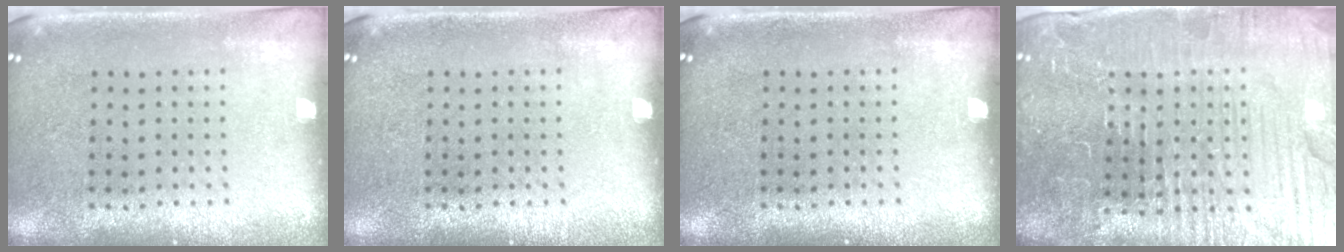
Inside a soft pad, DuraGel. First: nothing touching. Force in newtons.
{"total": 0.0}
{"total": 0.0}
{"total": 5.8, "press": 5.3, "slide": 2.3}